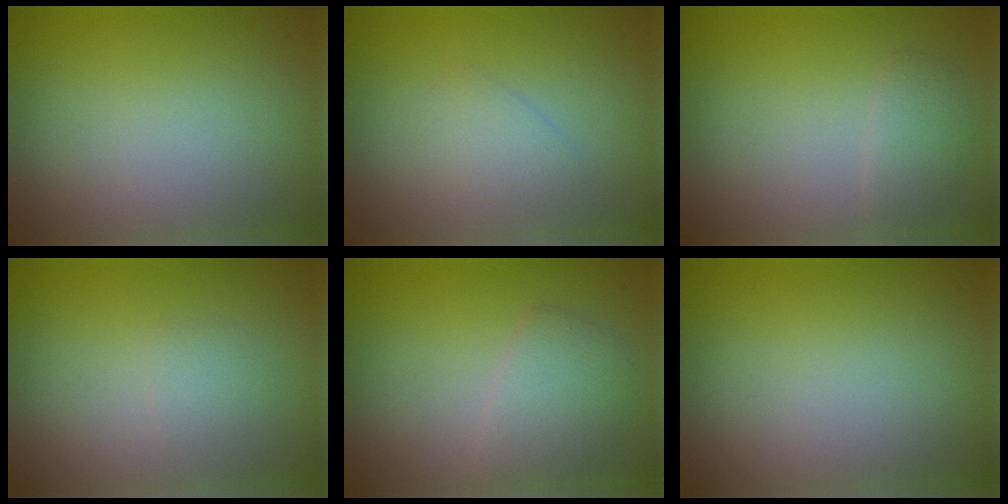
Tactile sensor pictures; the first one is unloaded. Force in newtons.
{"total": 1.4, "press": 1.4, "slide": 0.2}
{"total": 1.5, "press": 1.5, "slide": 0.0}
{"total": 1.0, "press": 1.0, "slide": 0.1}
{"total": 2.7, "press": 2.7, "slide": 0.1}
{"total": 0.0}